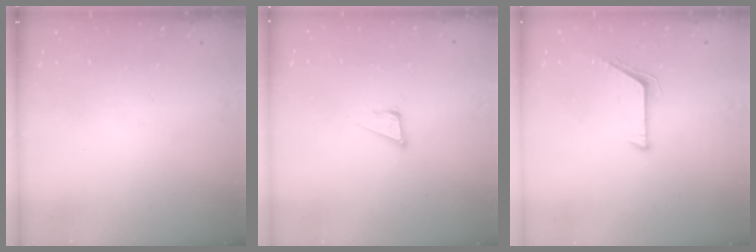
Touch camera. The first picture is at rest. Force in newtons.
{"total": 6.4, "press": 5.8, "slide": 2.6}
{"total": 5.7, "press": 5.7, "slide": 0.5}